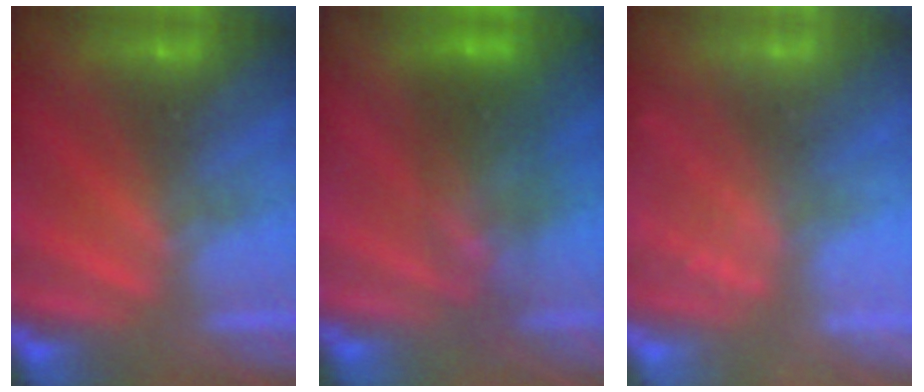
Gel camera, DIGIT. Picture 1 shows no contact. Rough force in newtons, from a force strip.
{"total": 5.7}
{"total": 2.4}